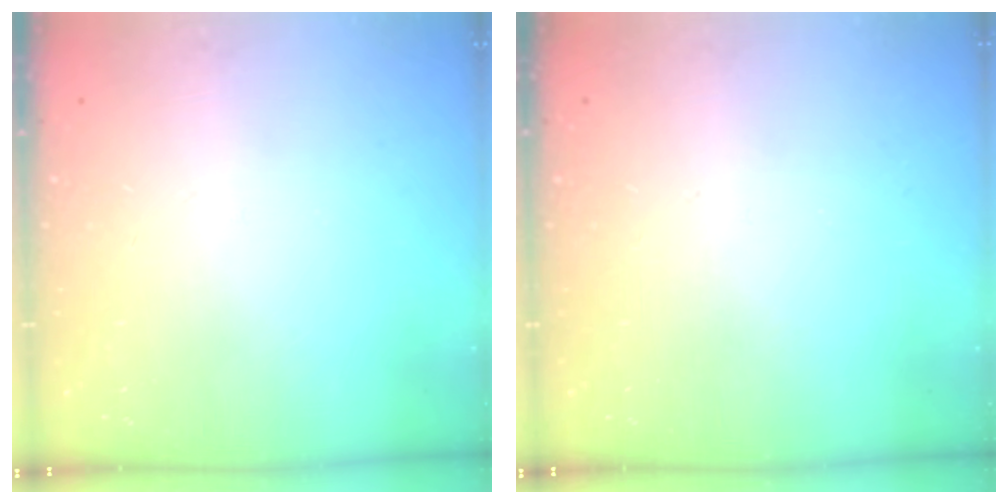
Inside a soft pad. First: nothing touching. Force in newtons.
{"total": 0.0}